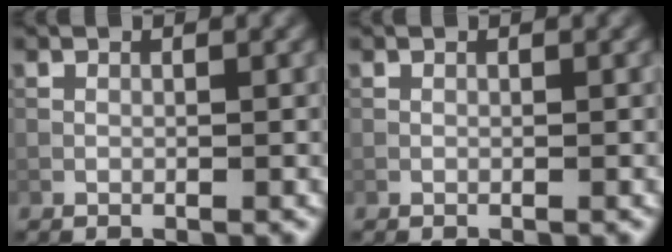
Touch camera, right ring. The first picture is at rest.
{"total": 0.0}